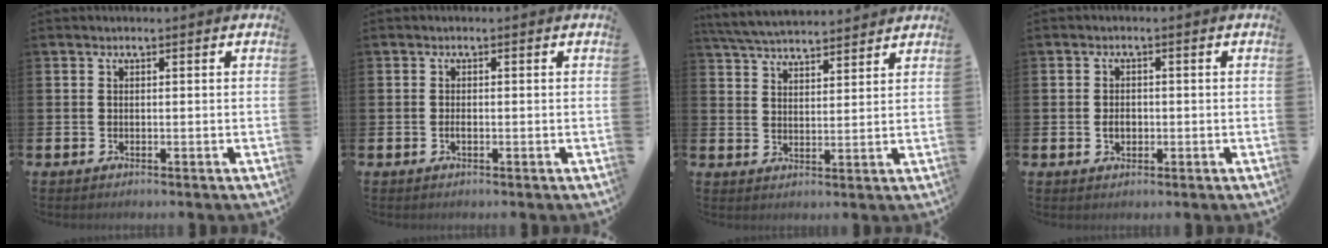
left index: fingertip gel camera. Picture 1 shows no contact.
{"total": 0.7, "force": [-0.1, 0.2, 0.7], "torque": [-0.017, 0.002, -0.002]}
{"total": 5.6, "force": [5.5, 0.6, 0.8], "torque": [-0.037, -0.028, 0.099]}
{"total": 1.9, "force": [-0.3, 1.4, 1.3], "torque": [-0.013, 0.003, -0.010]}